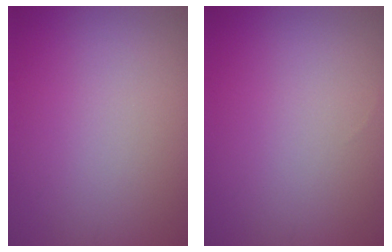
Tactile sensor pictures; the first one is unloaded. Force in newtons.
{"total": 0.0}